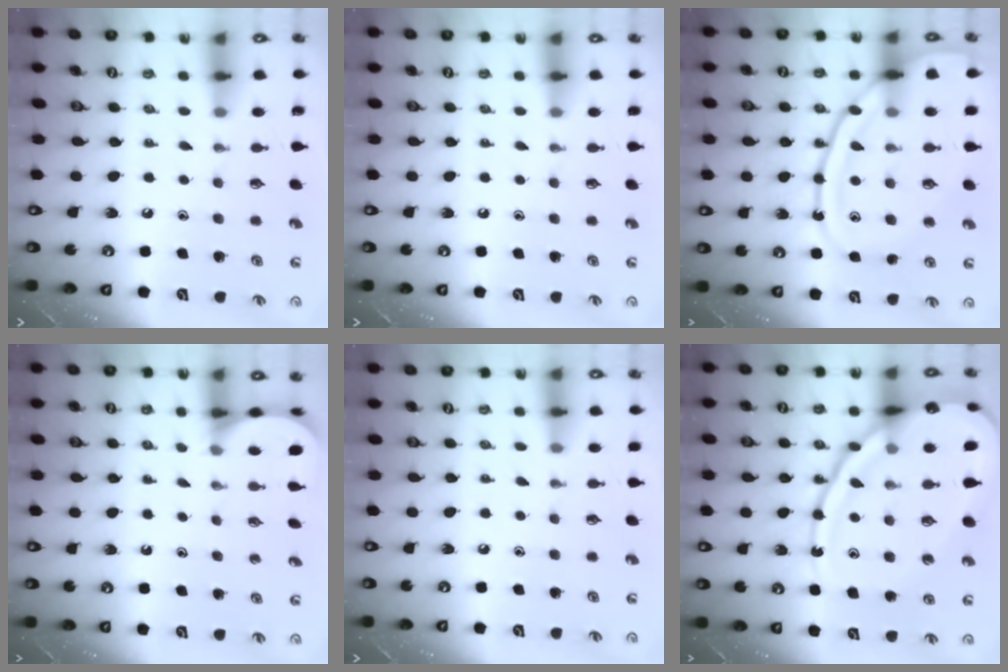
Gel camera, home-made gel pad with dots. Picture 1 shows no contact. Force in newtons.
{"total": 0.0}
{"total": 18.3, "press": 18.2, "slide": 1.8}
{"total": 2.5, "press": 2.5, "slide": 0.3}
{"total": 4.4, "press": 4.4, "slide": 0.7}
{"total": 21.7, "press": 21.6, "slide": 2.2}